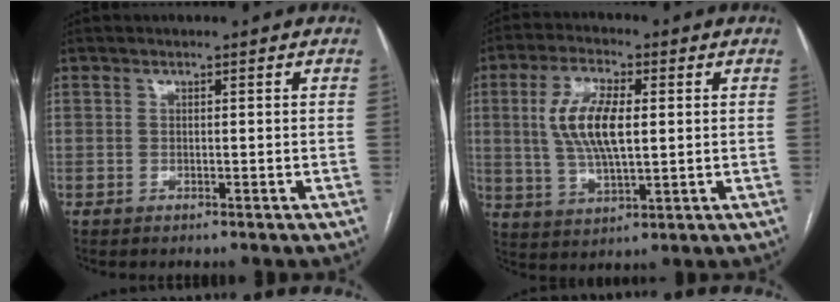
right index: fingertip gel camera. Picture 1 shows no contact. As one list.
[{"total": 10.0, "force": [1.6, 3.4, 9.3], "torque": [-0.194, 0.010, 0.033]}]